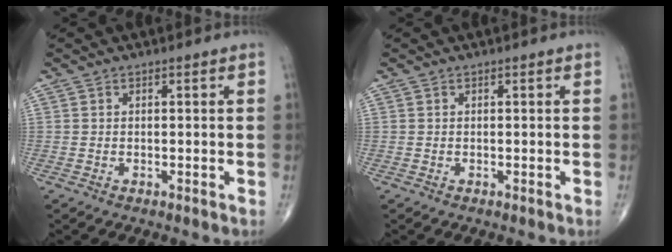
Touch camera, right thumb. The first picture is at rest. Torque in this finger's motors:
{"motor_torque": [0.09, 0.10, 0.00, 0.00, 0.00]}